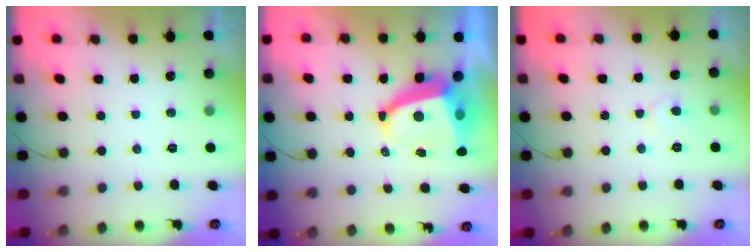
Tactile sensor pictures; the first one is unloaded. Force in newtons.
{"total": 9.9, "press": 9.8, "slide": 1.1}
{"total": 4.5, "press": 4.4, "slide": 0.4}